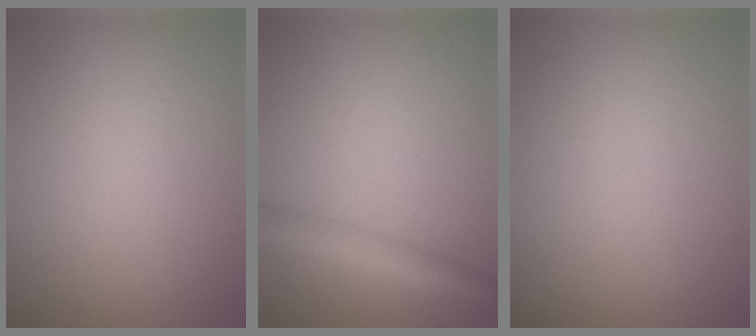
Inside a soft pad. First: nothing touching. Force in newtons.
{"total": 4.0, "press": 4.0, "slide": 0.1}
{"total": 0.0}